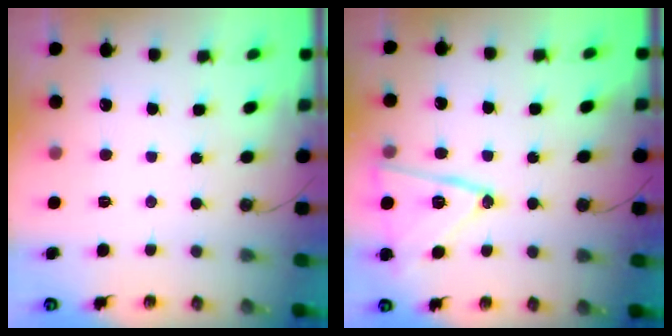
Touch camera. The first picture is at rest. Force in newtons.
{"total": 15.2, "press": 15.0, "slide": 2.3}